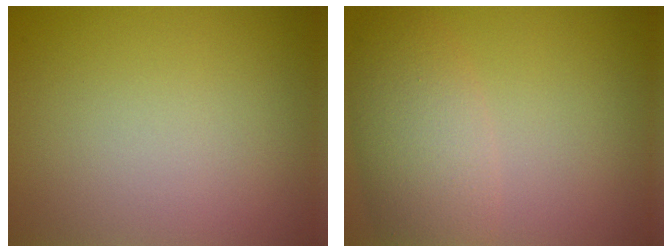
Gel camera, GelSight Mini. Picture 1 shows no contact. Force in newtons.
{"total": 4.8, "press": 4.8, "slide": 0.2}